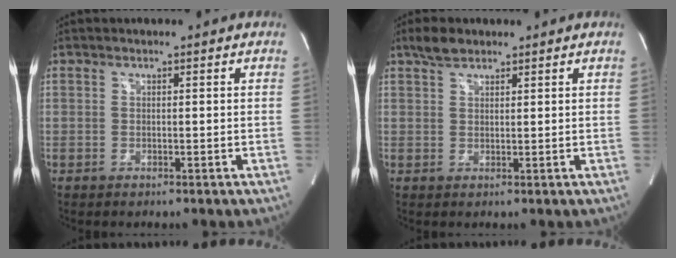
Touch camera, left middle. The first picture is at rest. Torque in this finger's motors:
{"motor_torque": [0.13, 0.11, -0.21, -0.02]}